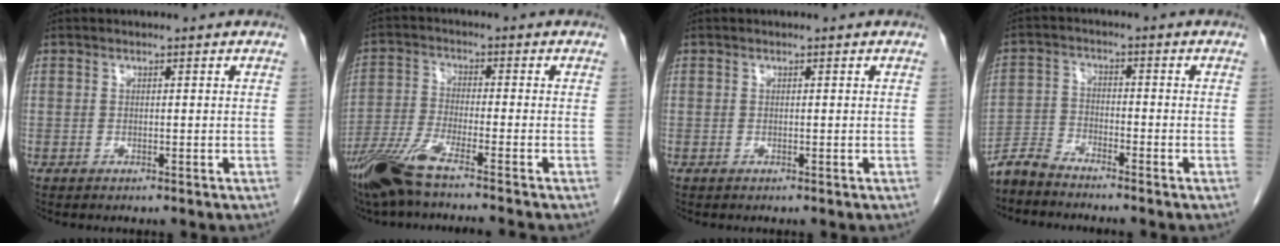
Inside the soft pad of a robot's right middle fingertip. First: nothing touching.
{"total": 9.7, "force": [-7.6, -0.6, 6.0], "torque": [-0.118, -0.033, -0.141]}
{"total": 0.0}
{"total": 4.2, "force": [-4.2, 0.5, 0.5], "torque": [-0.010, -0.014, -0.085]}